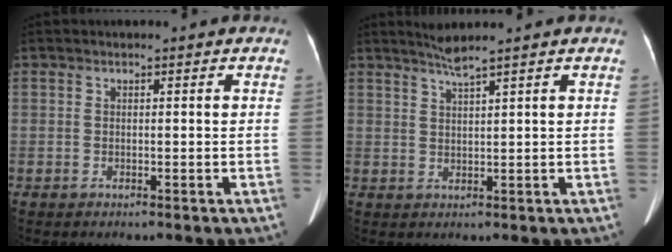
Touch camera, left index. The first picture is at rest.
{"total": 2.6, "force": [2.2, -0.9, 1.2], "torque": [-0.024, -0.001, 0.045]}